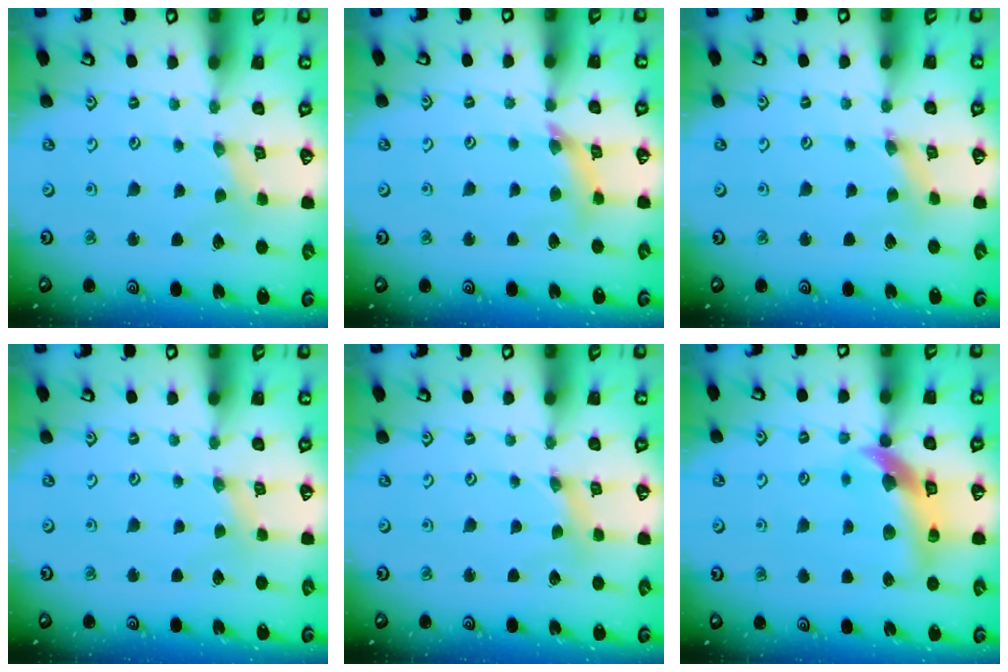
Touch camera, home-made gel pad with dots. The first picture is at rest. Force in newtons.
{"total": 8.4, "press": 8.4, "slide": 0.9}
{"total": 1.0, "press": 1.0, "slide": 0.3}
{"total": 1.4, "press": 1.4, "slide": 0.3}
{"total": 0.0}
{"total": 12.5, "press": 12.4, "slide": 1.9}